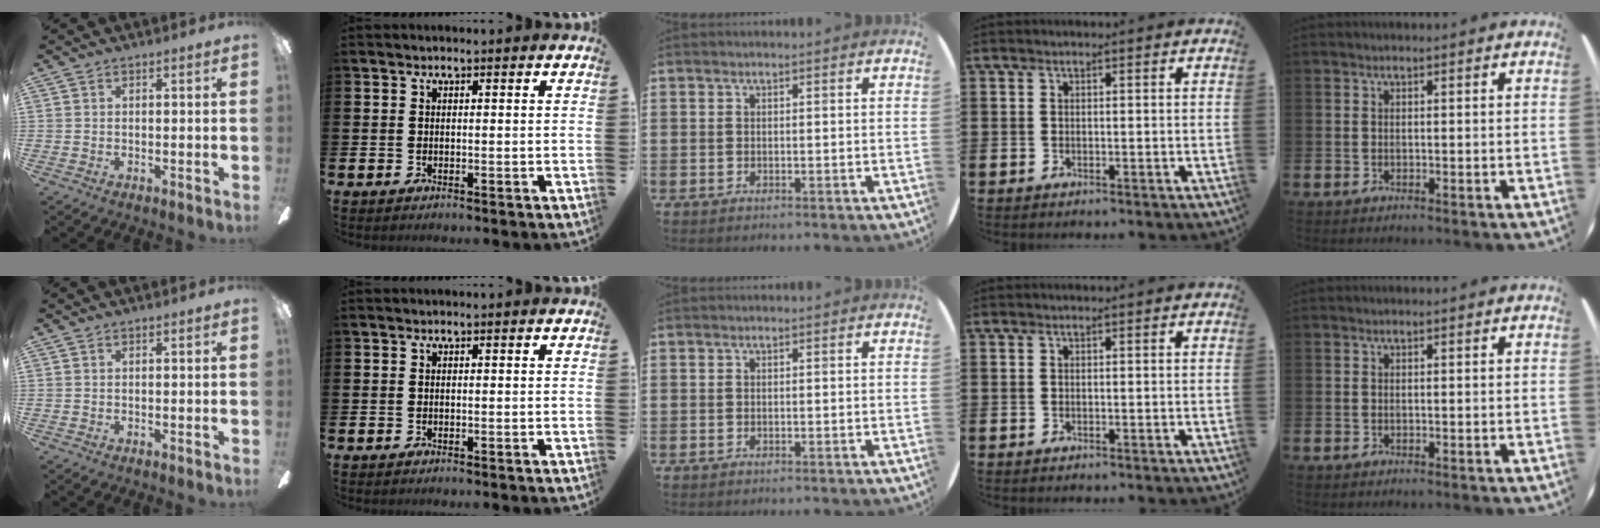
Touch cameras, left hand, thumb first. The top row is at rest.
{}